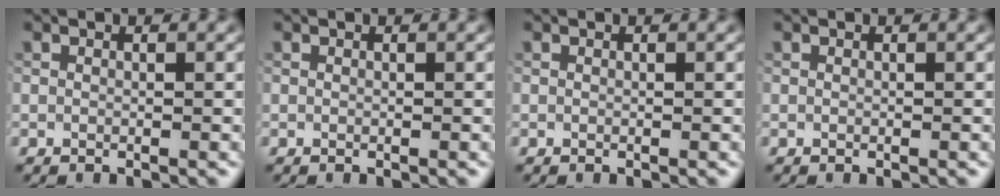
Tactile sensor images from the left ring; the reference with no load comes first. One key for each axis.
{"total": 0.0}
{"total": 0.0}
{"total": 0.0}